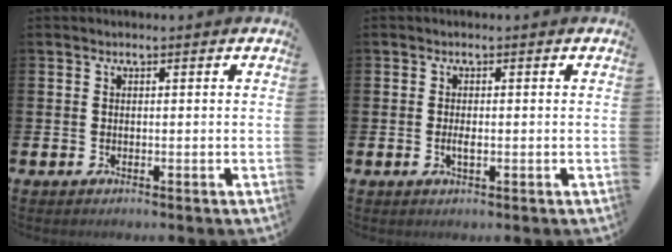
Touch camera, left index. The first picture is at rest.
{"total": 1.4, "force": [-0.2, 0.5, 1.3], "torque": [-0.028, 0.002, -0.003]}